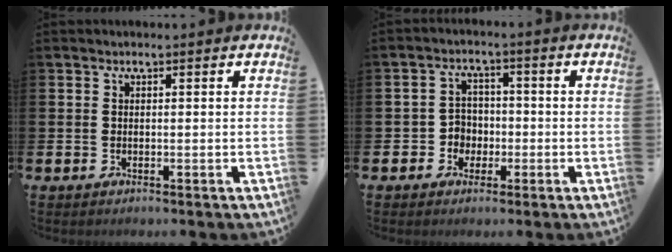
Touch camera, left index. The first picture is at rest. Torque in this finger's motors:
{"motor_torque": [0.05, 0.10, 0.06, 0.00]}